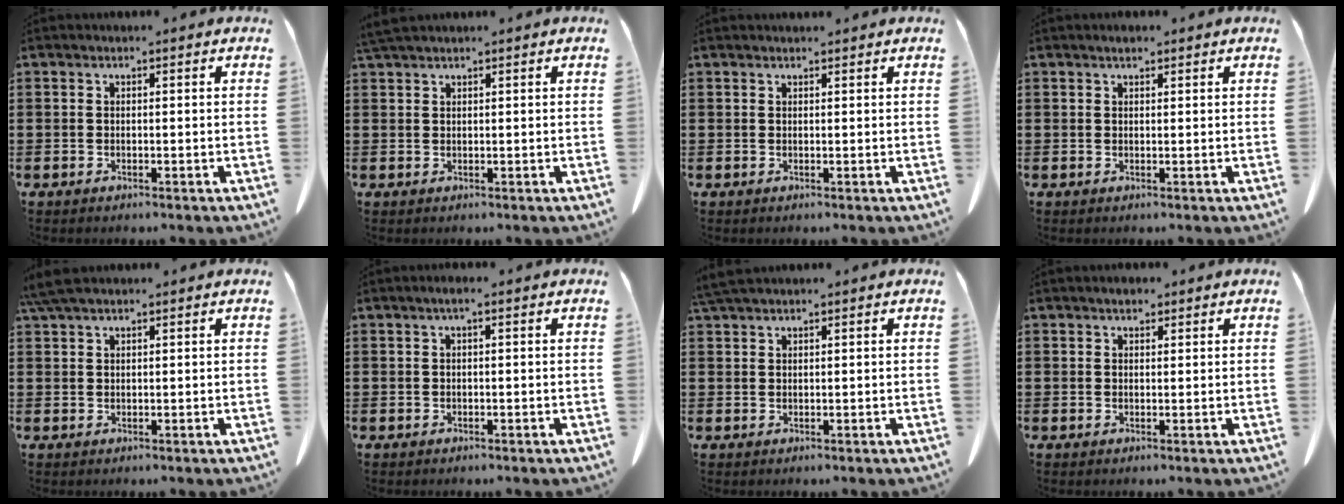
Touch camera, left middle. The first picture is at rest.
{"total": 1.8, "force": [1.6, 0.1, 0.8], "torque": [-0.020, -0.001, 0.031]}
{"total": 0.7, "force": [0.6, 0.1, 0.1], "torque": [-0.005, -0.001, 0.013]}
{"total": 1.1, "force": [0.9, 0.3, 0.5], "torque": [-0.011, 0.002, 0.017]}
{"total": 3.5, "force": [2.6, 0.8, 2.1], "torque": [-0.048, 0.003, 0.051]}
{"total": 1.0, "force": [0.1, 0.1, 1.0], "torque": [-0.018, 0.001, 0.002]}
{"total": 2.5, "force": [2.1, 0.3, 1.2], "torque": [-0.029, 0.003, 0.041]}
{"total": 1.7, "force": [1.4, 0.7, 0.6], "torque": [-0.008, 0.000, 0.025]}